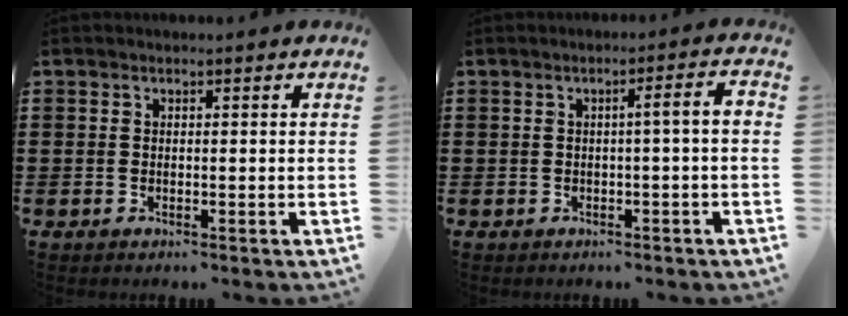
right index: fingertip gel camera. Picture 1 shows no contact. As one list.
[{"total": 2.7, "force": [-0.6, -0.1, 2.6], "torque": [-0.046, -0.004, -0.014]}]